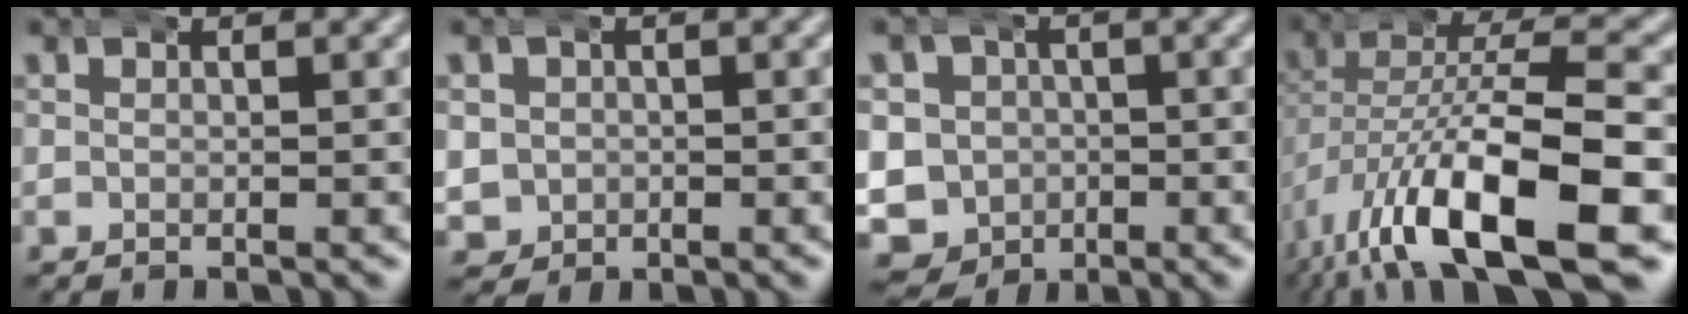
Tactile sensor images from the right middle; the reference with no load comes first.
{"total": 5.4, "force": [-0.2, 5.1, 1.7], "torque": [-0.059, -0.021, -0.001]}
{"total": 14.5, "force": [-3.7, 13.4, 4.1], "torque": [-0.125, -0.052, -0.064]}
{"total": 10.9, "force": [-4.8, 4.4, 8.7], "torque": [-0.172, -0.020, -0.053]}